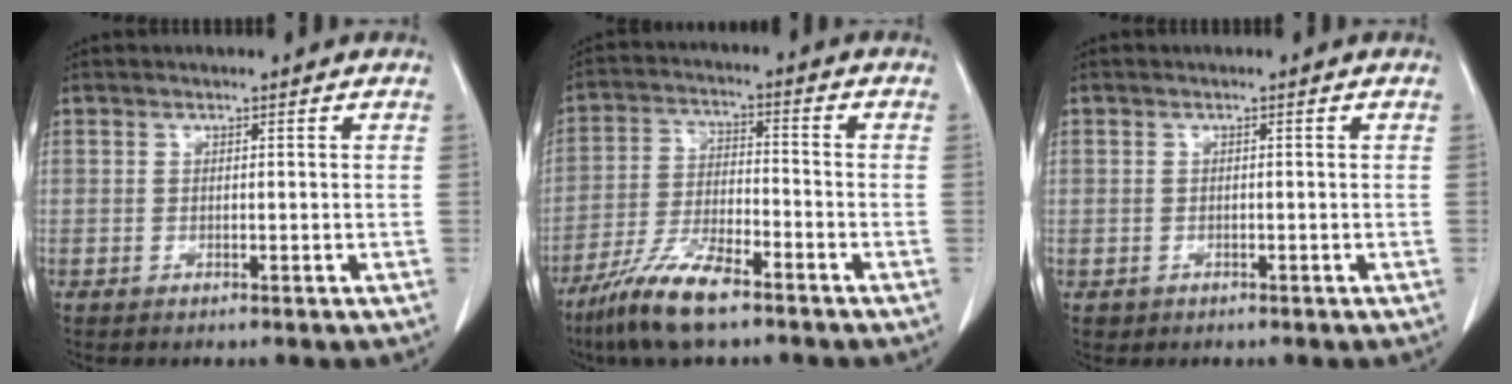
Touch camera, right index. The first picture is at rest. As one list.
[{"total": 10.4, "force": [-7.3, 2.1, 7.1], "torque": [-0.144, -0.019, -0.138]}, {"total": 1.2, "force": [-0.3, 1.2, -0.1], "torque": [0.001, 0.006, 0.001]}]